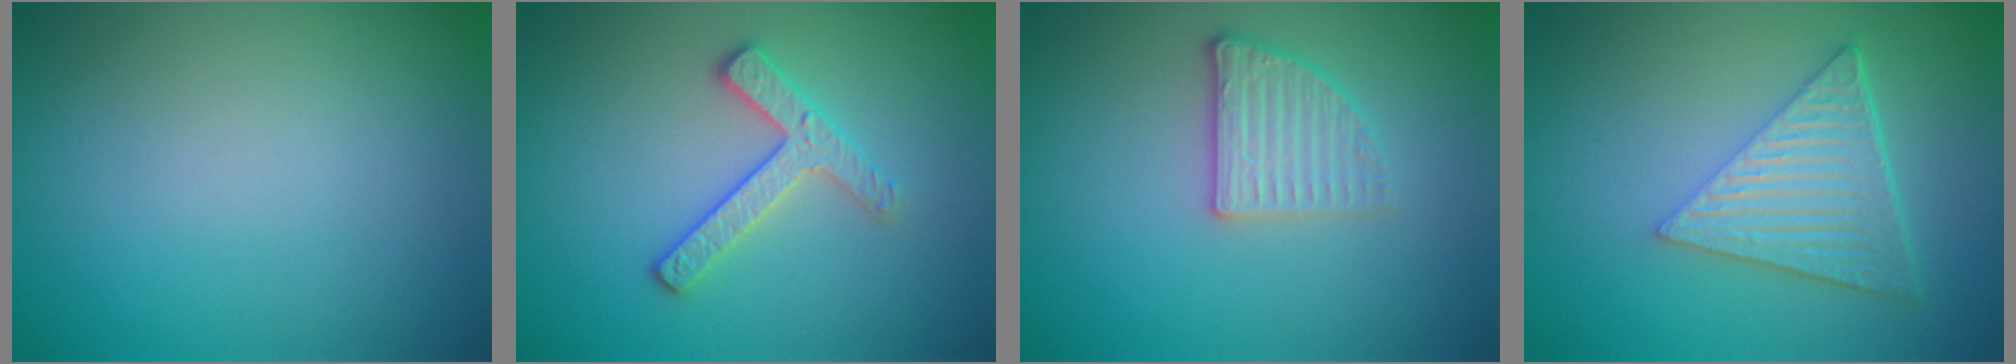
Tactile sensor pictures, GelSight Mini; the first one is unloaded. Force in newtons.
{"total": 2.8, "press": 2.6, "slide": 1.1}
{"total": 2.6, "press": 2.3, "slide": 1.3}
{"total": 6.4, "press": 4.4, "slide": 4.6}